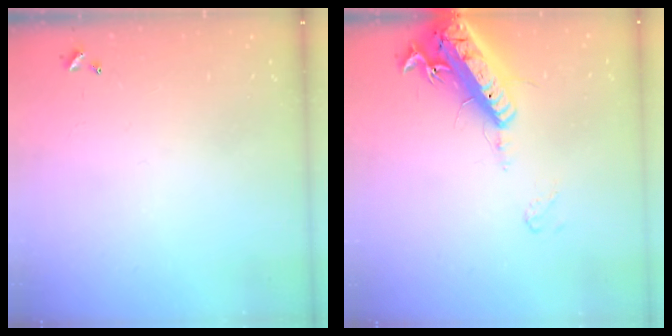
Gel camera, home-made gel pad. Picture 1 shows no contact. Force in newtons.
{"total": 18.9, "press": 18.5, "slide": 3.7}